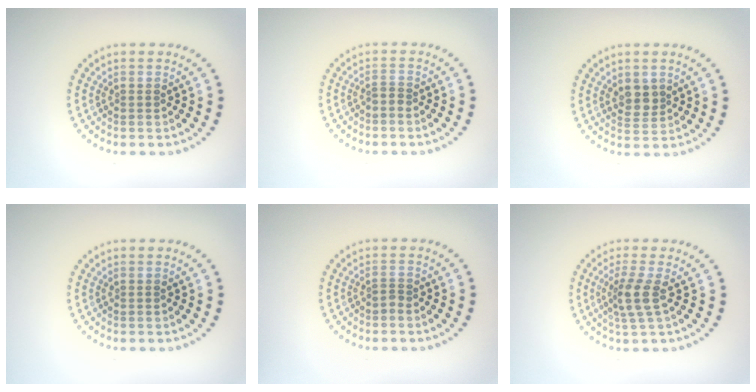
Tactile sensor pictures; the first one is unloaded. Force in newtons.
{"total": 0.6, "press": 0.4, "slide": 0.5}
{"total": 2.1, "press": 1.9, "slide": 0.9}
{"total": 0.0}
{"total": 0.6, "press": 0.3, "slide": 0.5}
{"total": 2.7, "press": 2.1, "slide": 1.8}